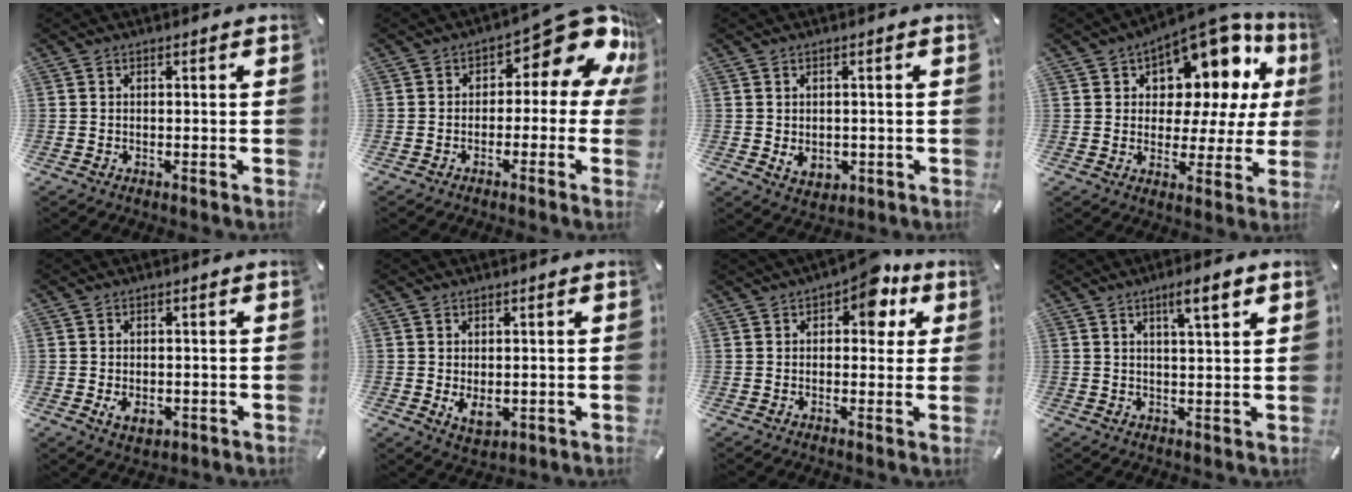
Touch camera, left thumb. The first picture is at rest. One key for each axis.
{"total": 13.5, "fx": 6.0, "fy": 6.3, "fz": 10.4, "tx": -0.128, "ty": -0.047, "tz": 0.097}
{"total": 3.6, "fx": -0.3, "fy": 3.0, "fz": 2.1, "tx": -0.027, "ty": -0.005, "tz": -0.006}
{"total": 12.8, "fx": 8.7, "fy": 7.0, "fz": 6.3, "tx": -0.093, "ty": -0.081, "tz": 0.150}
{"total": 3.5, "fx": -0.7, "fy": 2.3, "fz": 2.5, "tx": -0.043, "ty": -0.001, "tz": -0.014}
{"total": 4.3, "fx": -0.2, "fy": 2.6, "fz": 3.4, "tx": -0.066, "ty": -0.010, "tz": -0.009}
{"total": 9.1, "fx": 4.9, "fy": 5.0, "fz": 5.9, "tx": -0.063, "ty": -0.021, "tz": 0.077}
{"total": 5.9, "fx": 3.5, "fy": 1.0, "fz": 4.7, "tx": -0.073, "ty": -0.015, "tz": 0.054}